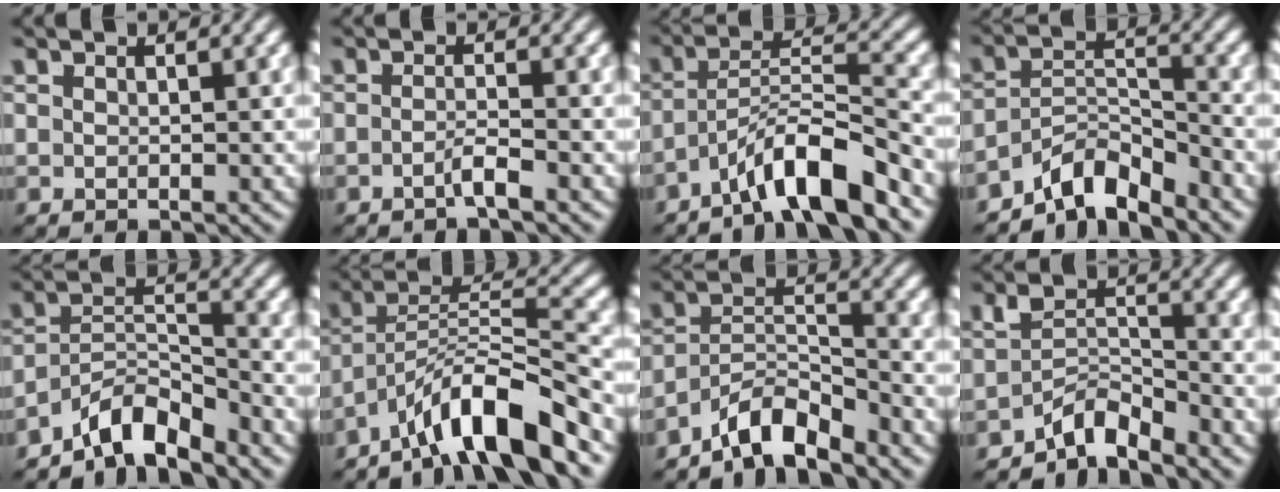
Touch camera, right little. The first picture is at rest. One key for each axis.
{"total": 1.7, "fx": -1.4, "fy": -0.6, "fz": 0.8, "tx": -0.009, "ty": -0.005, "tz": -0.025}
{"total": 6.3, "fx": -3.6, "fy": 2.0, "fz": 4.8, "tx": -0.078, "ty": -0.015, "tz": -0.051}
{"total": 7.7, "fx": -5.3, "fy": 3.9, "fz": 3.9, "tx": -0.053, "ty": -0.027, "tz": -0.082}
{"total": 7.1, "fx": -4.9, "fy": 3.4, "fz": 3.7, "tx": -0.051, "ty": -0.025, "tz": -0.075}
{"total": 8.1, "fx": -3.5, "fy": 3.6, "fz": 6.4, "tx": -0.102, "ty": -0.019, "tz": -0.046}
{"total": 6.2, "fx": -4.5, "fy": 2.8, "fz": 3.3, "tx": -0.046, "ty": -0.022, "tz": -0.067}
{"total": 4.8, "fx": -3.9, "fy": 2.0, "fz": 1.9, "tx": -0.030, "ty": -0.021, "tz": -0.062}